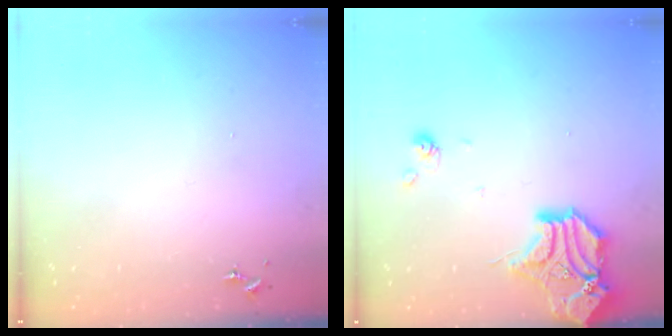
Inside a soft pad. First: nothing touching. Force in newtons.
{"total": 16.4, "press": 15.9, "slide": 3.7}